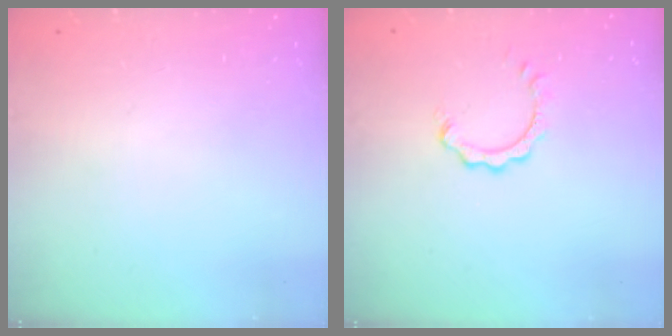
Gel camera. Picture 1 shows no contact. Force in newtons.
{"total": 1.9, "press": 1.9, "slide": 0.2}